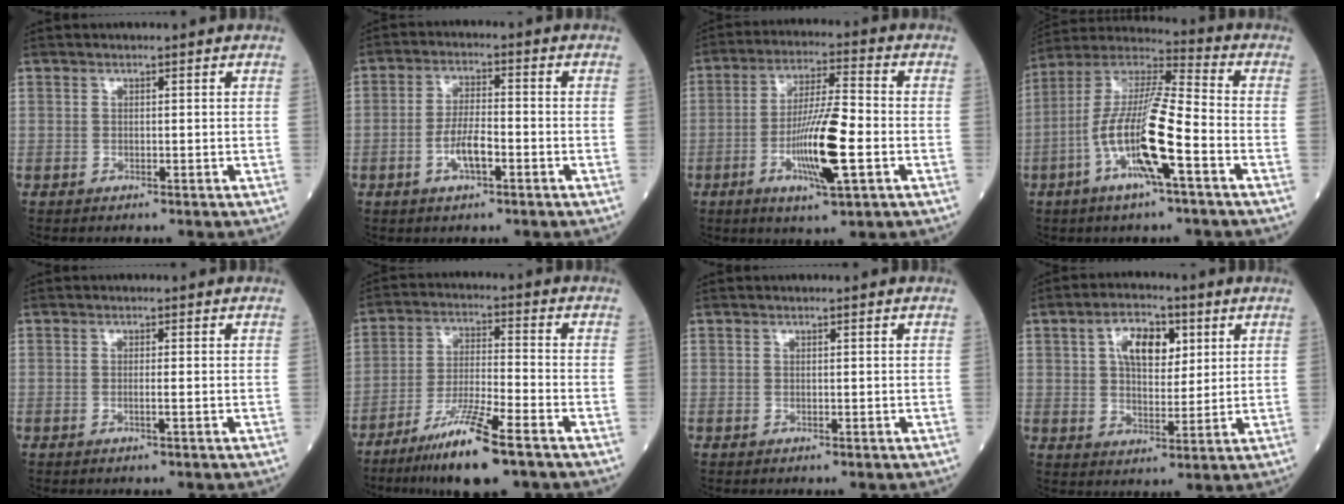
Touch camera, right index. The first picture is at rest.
{"total": 5.4, "force": [-2.1, 1.3, 4.8], "torque": [-0.099, 0.004, -0.041]}
{"total": 11.6, "force": [-3.4, 1.0, 11.0], "torque": [-0.209, -0.009, -0.062]}
{"total": 14.6, "force": [-4.9, 1.2, 13.7], "torque": [-0.276, 0.002, -0.098]}
{"total": 0.9, "force": [-0.4, -0.3, 0.7], "torque": [-0.014, 0.001, -0.009]}
{"total": 11.0, "force": [-7.2, 0.6, 8.3], "torque": [-0.163, -0.029, -0.131]}
{"total": 0.0}
{"total": 7.8, "force": [2.8, 4.0, 6.0], "torque": [-0.109, 0.014, 0.048]}